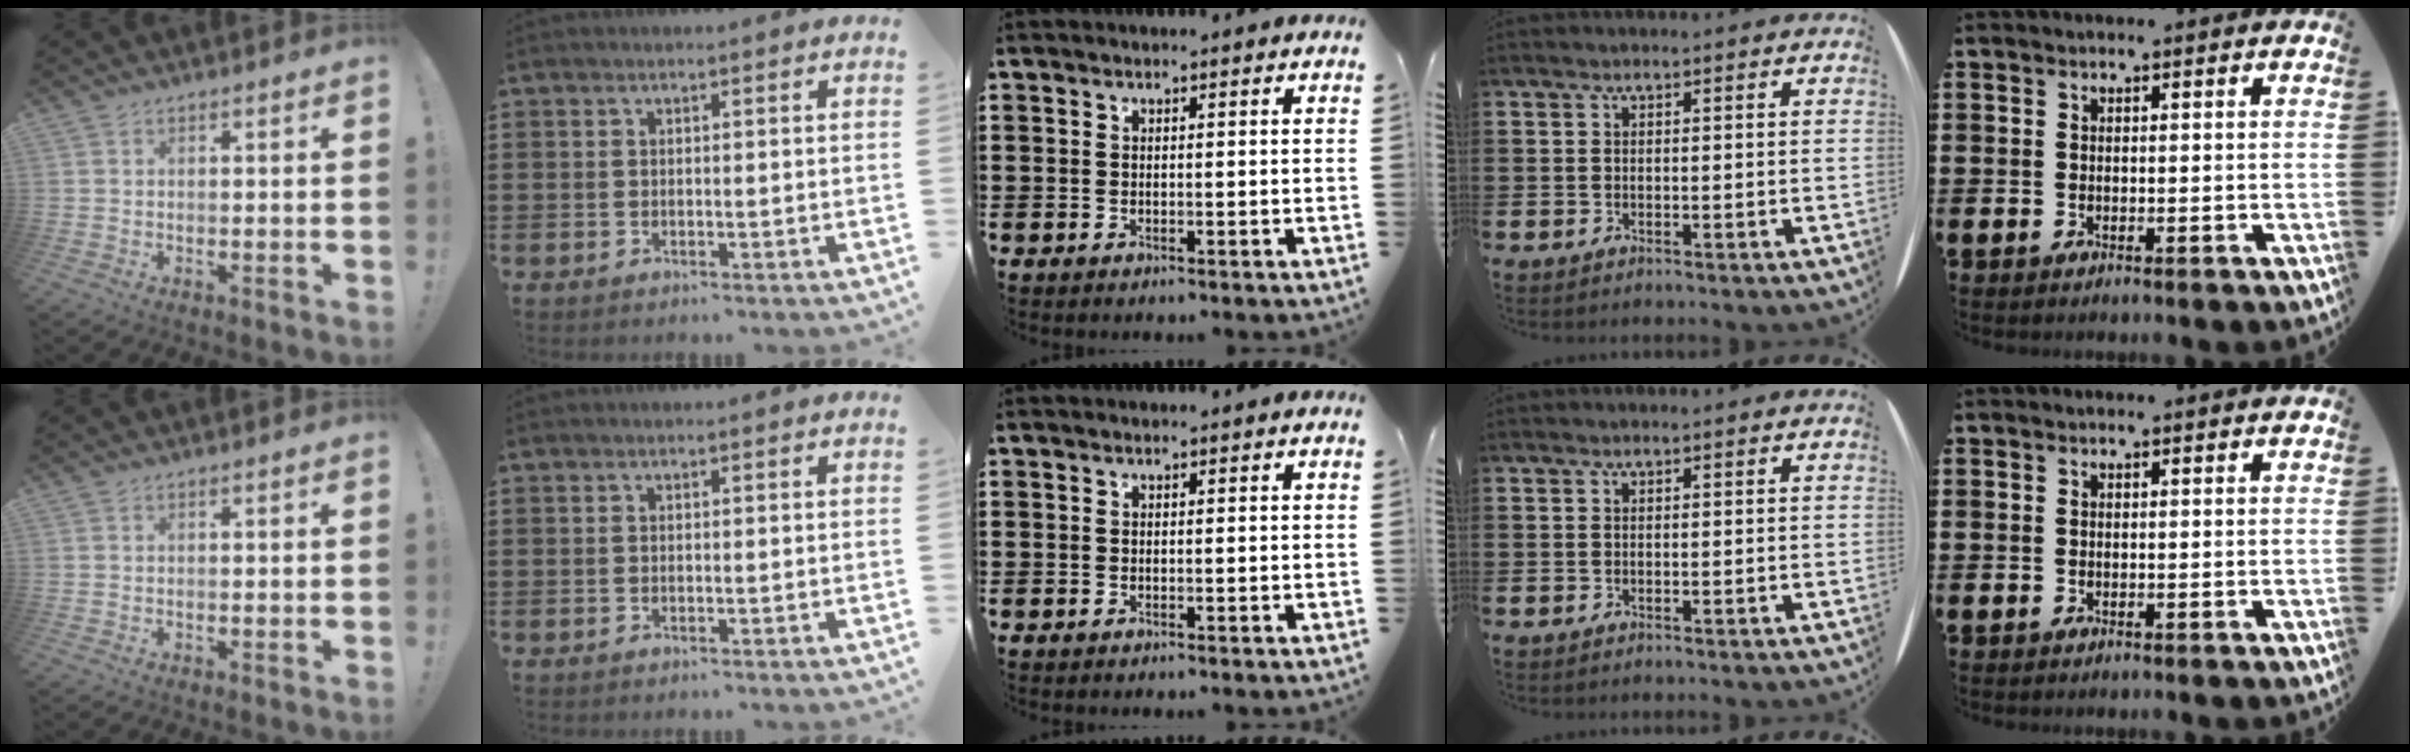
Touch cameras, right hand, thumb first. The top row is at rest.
{}